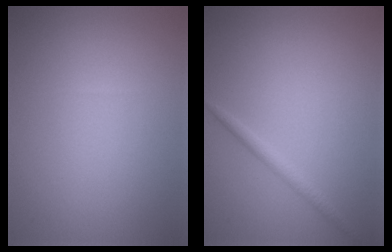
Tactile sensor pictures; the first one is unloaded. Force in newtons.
{"total": 1.3, "press": 1.3, "slide": 0.0}